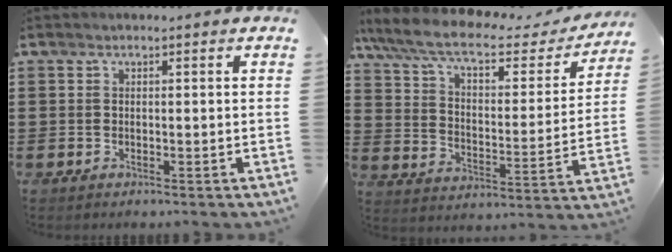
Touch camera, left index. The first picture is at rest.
{"total": 9.4, "force": [6.9, 2.6, 5.9], "torque": [-0.137, -0.031, 0.118]}